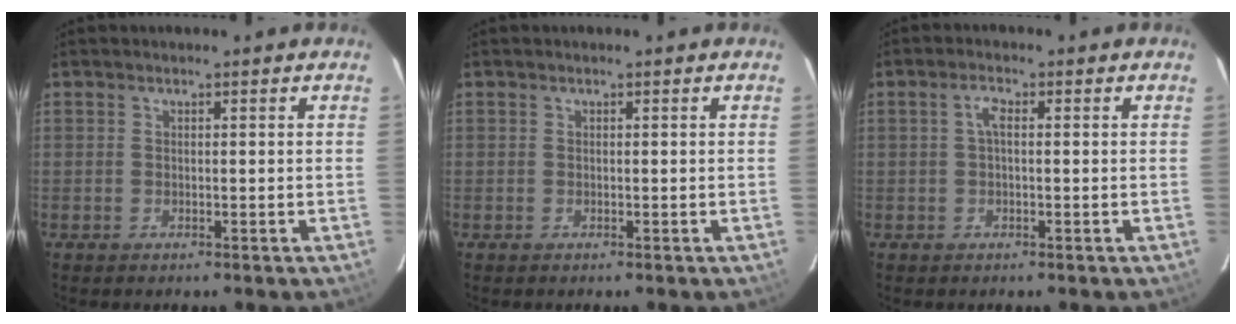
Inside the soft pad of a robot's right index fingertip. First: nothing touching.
{"total": 0.0}
{"total": 2.0, "force": [0.1, 0.7, 1.8], "torque": [-0.039, 0.008, 0.002]}